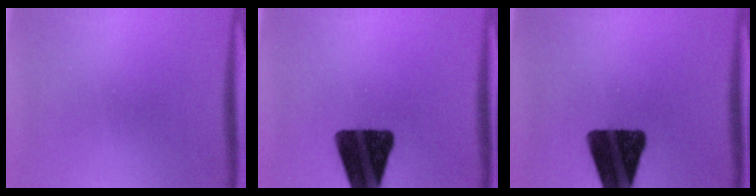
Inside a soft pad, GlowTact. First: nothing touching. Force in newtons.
{"total": 16.6}
{"total": 16.6}